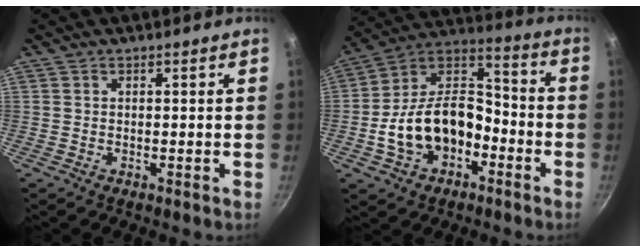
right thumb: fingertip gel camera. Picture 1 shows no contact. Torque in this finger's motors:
{"motor_torque": [0.14, 0.64, 0.98, -1.08, 0.46]}